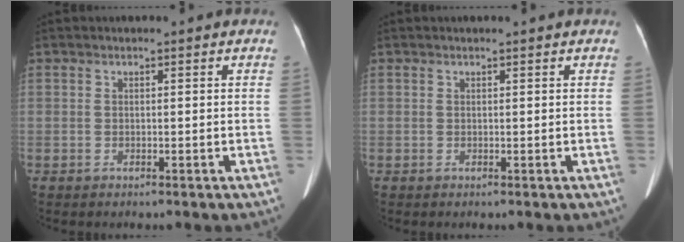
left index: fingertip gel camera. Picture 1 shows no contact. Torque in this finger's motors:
{"motor_torque": [0.03, 0.11, -0.07, -0.09]}